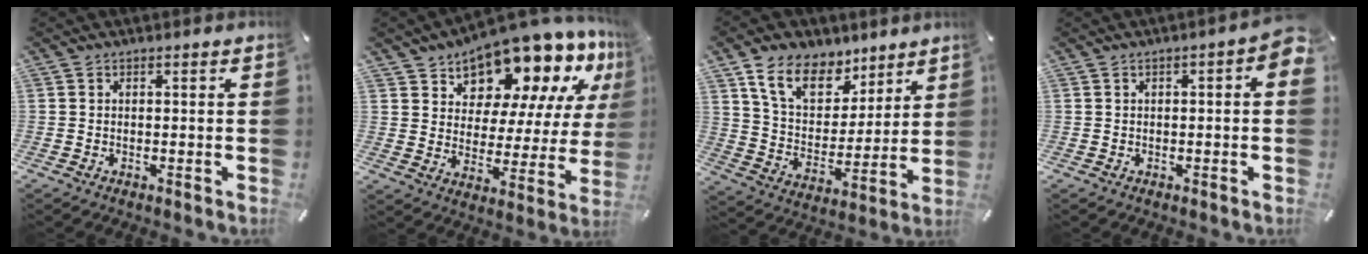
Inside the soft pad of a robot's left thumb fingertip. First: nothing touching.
{"total": 14.5, "force": [12.6, 6.2, 3.5], "torque": [-0.070, -0.123, 0.219]}
{"total": 13.9, "force": [9.3, 8.6, 5.6], "torque": [-0.113, -0.047, 0.178]}
{"total": 3.1, "force": [-0.3, 1.2, 2.8], "torque": [-0.050, 0.010, -0.005]}